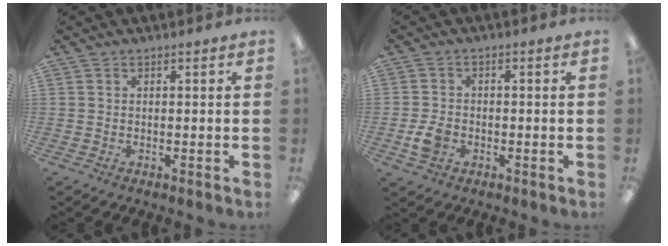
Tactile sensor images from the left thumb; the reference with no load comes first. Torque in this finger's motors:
{"motor_torque": [-0.21, 0.26, 0.33, 0.10, -0.01]}